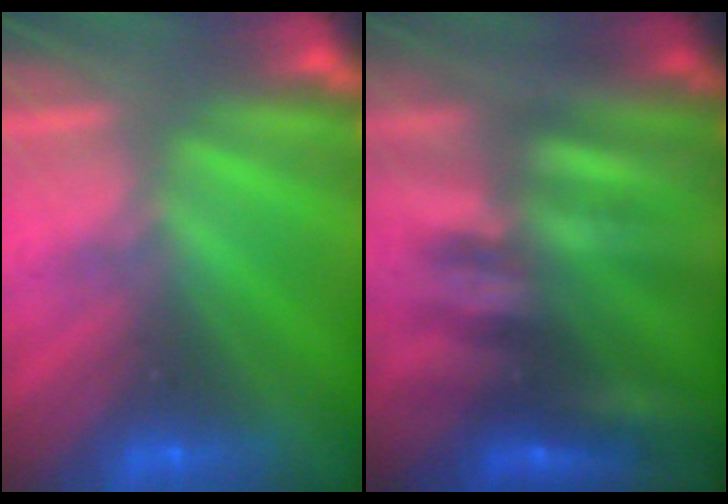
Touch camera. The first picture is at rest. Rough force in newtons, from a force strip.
{"total": 2.4}